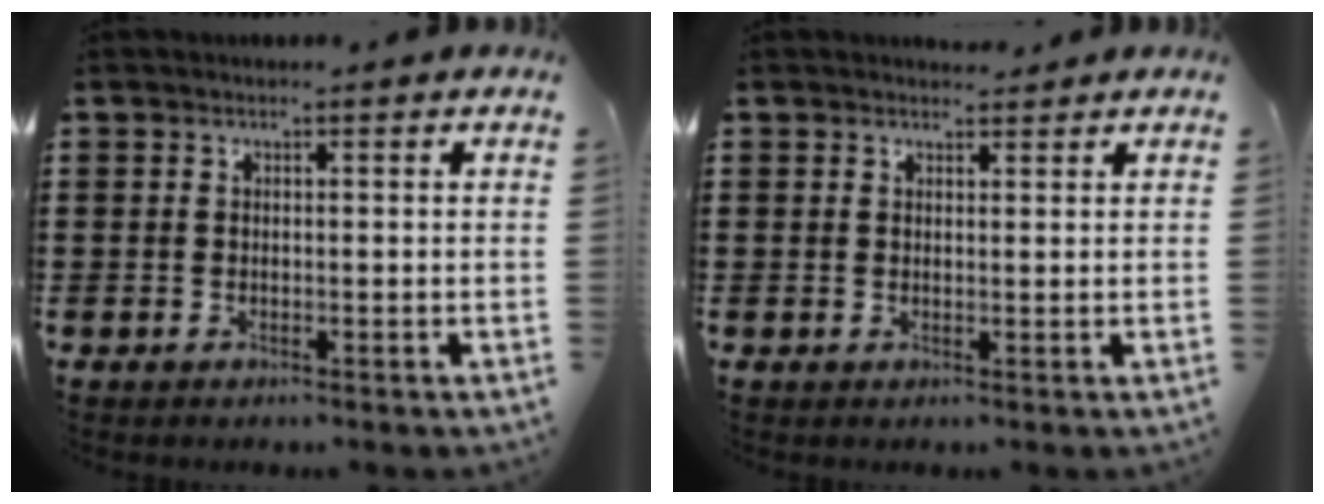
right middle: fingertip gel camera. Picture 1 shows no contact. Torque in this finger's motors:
{"motor_torque": [0.12, -0.13, 0.01, 0.00]}